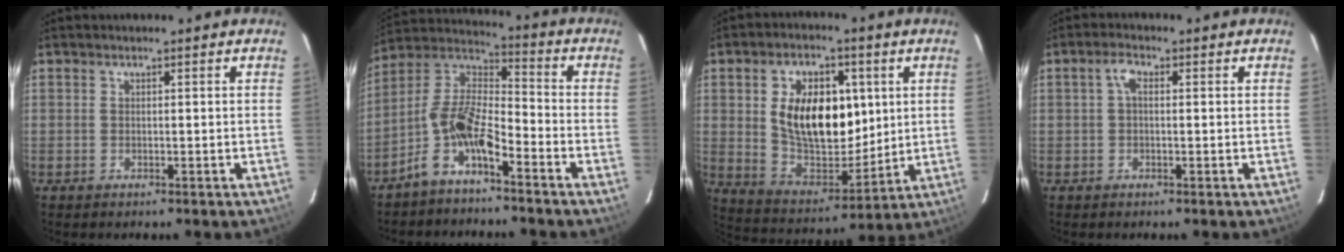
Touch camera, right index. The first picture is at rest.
{"total": 10.1, "force": [-5.9, 3.2, 7.5], "torque": [-0.164, 0.014, -0.119]}
{"total": 16.6, "force": [3.6, 10.0, 12.8], "torque": [-0.236, 0.005, 0.077]}
{"total": 2.3, "force": [0.3, 1.2, 2.0], "torque": [-0.042, 0.010, 0.005]}